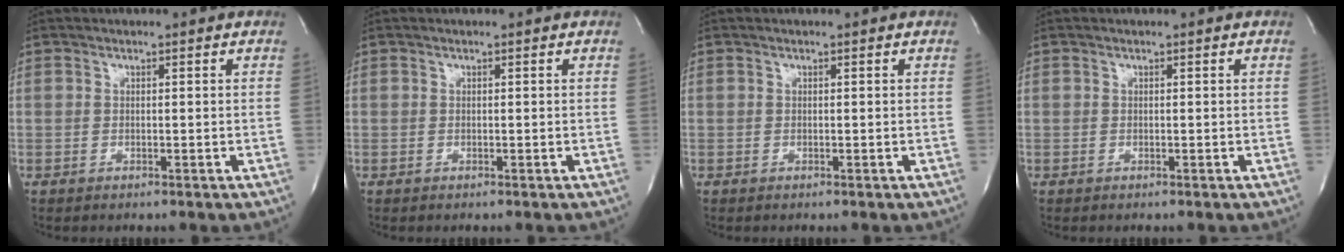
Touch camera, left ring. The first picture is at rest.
{"total": 0.0}
{"total": 0.0}
{"total": 0.0}